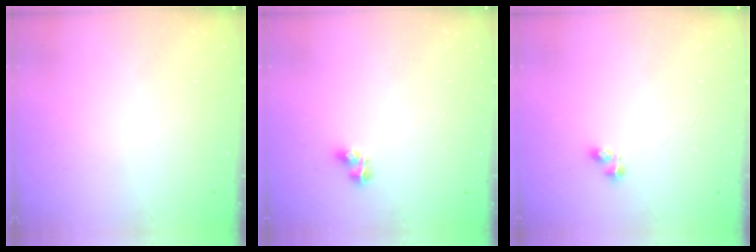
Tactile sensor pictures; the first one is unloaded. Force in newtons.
{"total": 3.4, "press": 3.2, "slide": 1.2}
{"total": 2.6, "press": 2.6, "slide": 0.4}